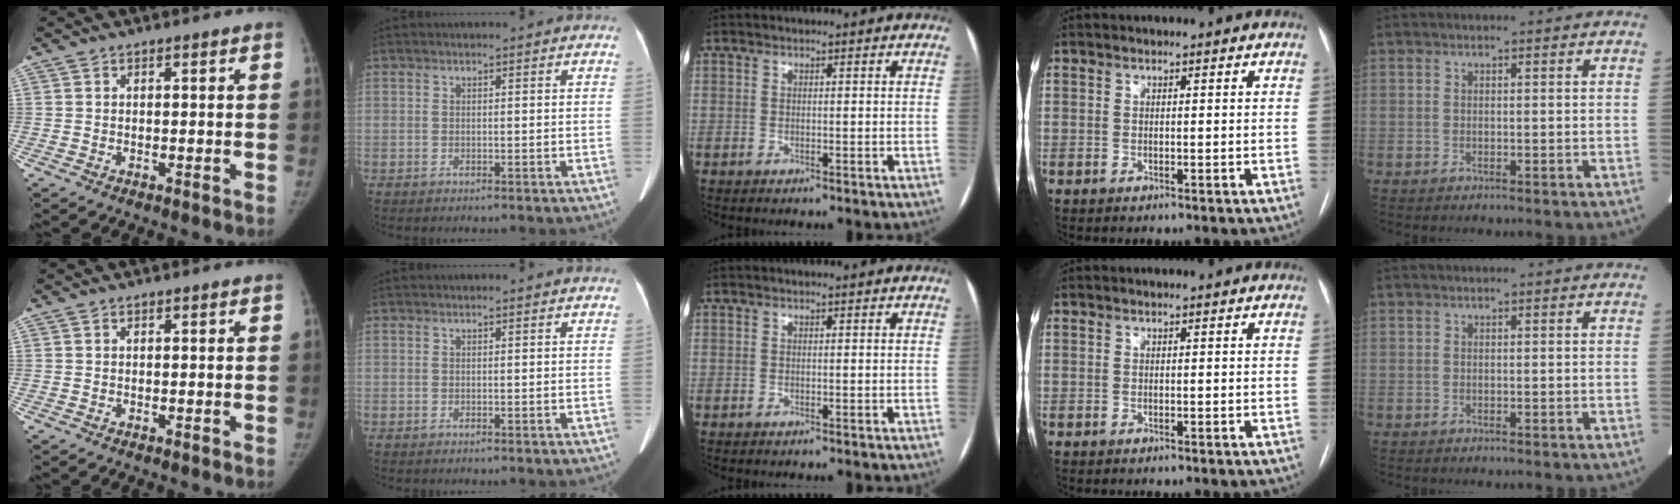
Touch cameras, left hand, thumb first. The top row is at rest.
{}